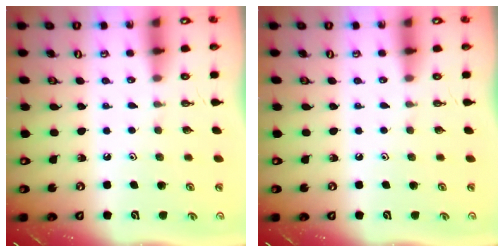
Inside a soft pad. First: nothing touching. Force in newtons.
{"total": 0.0}